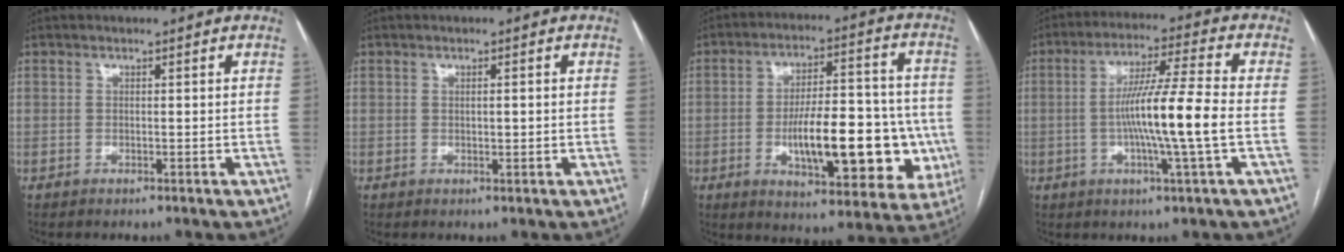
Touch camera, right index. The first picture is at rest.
{"total": 1.2, "force": [0.1, 0.2, 1.2], "torque": [-0.021, 0.000, 0.003]}
{"total": 19.0, "force": [-3.8, 6.6, 17.4], "torque": [-0.226, 0.022, -0.041]}
{"total": 11.8, "force": [-1.6, -1.0, 11.6], "torque": [-0.208, -0.002, -0.034]}